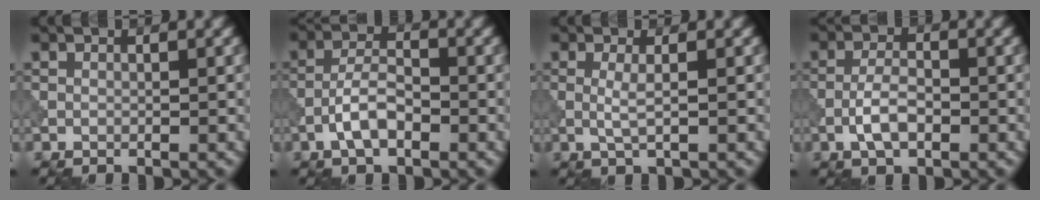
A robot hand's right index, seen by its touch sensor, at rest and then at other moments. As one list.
[{"total": 3.7, "force": [-1.7, 1.5, 2.9], "torque": [-0.055, 0.008, -0.040]}, {"total": 1.7, "force": [0.1, 0.3, 1.6], "torque": [-0.036, -0.001, 0.000]}, {"total": 3.2, "force": [-1.2, 1.4, 2.6], "torque": [-0.052, 0.004, -0.030]}]